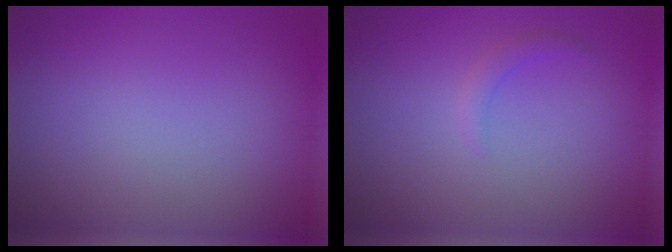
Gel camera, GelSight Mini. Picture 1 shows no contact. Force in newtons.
{"total": 1.1, "press": 1.1, "slide": 0.1}